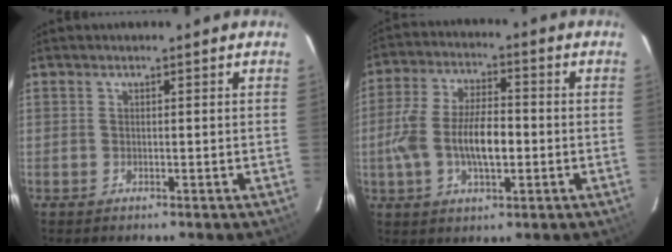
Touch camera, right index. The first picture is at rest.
{"total": 11.5, "force": [-2.0, 4.7, 10.3], "torque": [-0.210, 0.004, -0.034]}